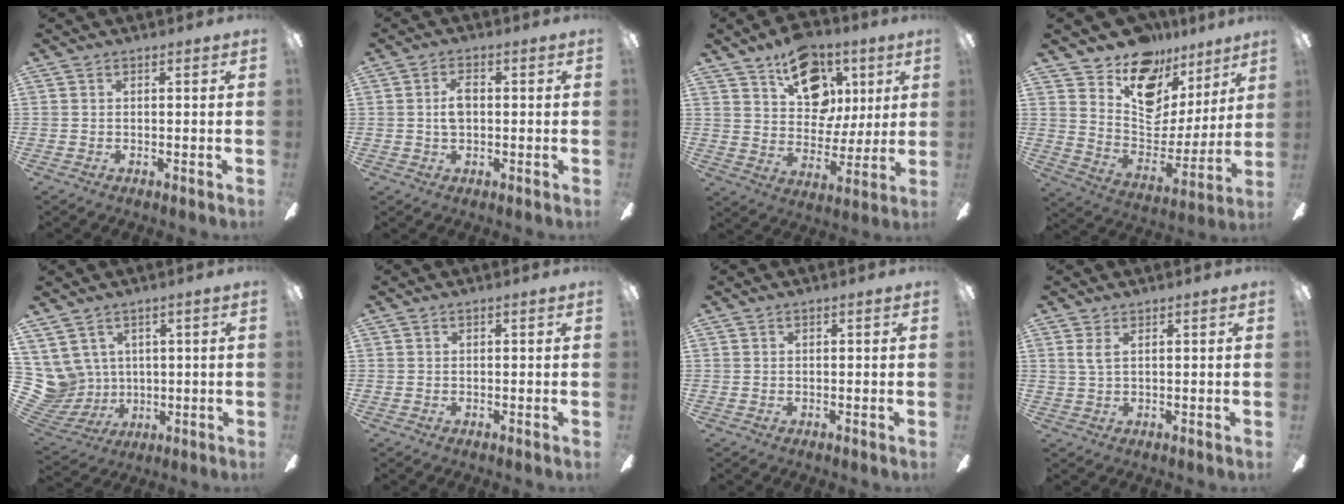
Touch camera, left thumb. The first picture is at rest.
{"total": 4.5, "force": [0.2, 2.5, 3.7], "torque": [-0.071, 0.004, -0.002]}
{"total": 18.0, "force": [9.0, 12.6, 9.2], "torque": [-0.123, -0.038, 0.165]}
{"total": 14.7, "force": [11.0, 8.4, 5.0], "torque": [-0.086, -0.087, 0.197]}
{"total": 9.6, "force": [3.4, 8.7, 2.4], "torque": [-0.112, -0.026, 0.071]}
{"total": 0.0}
{"total": 0.0}
{"total": 2.2, "force": [1.2, 0.6, 1.7], "torque": [-0.039, 0.000, 0.022]}